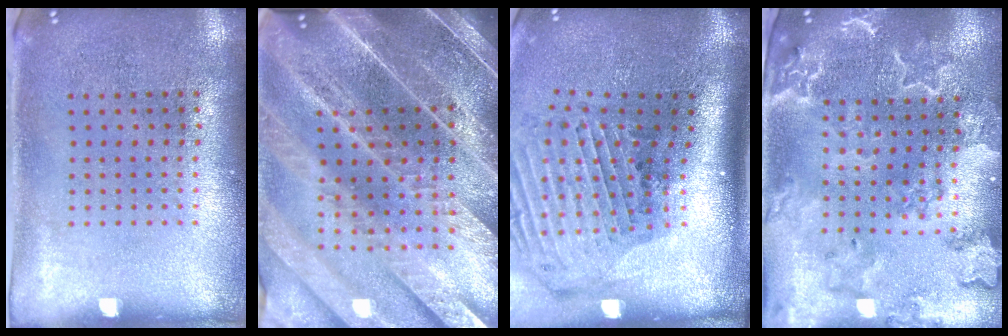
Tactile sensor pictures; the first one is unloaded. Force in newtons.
{"total": 5.3, "press": 4.5, "slide": 2.8}
{"total": 3.0, "press": 2.1, "slide": 2.0}
{"total": 3.1, "press": 2.8, "slide": 1.3}